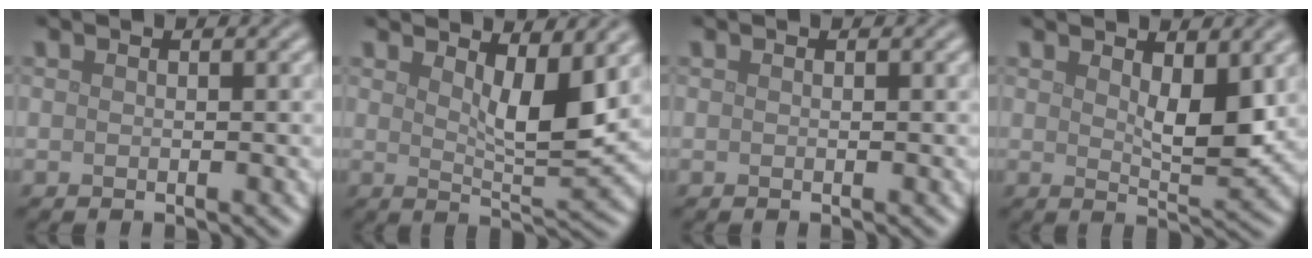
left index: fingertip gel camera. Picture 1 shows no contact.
{"total": 4.9, "force": [2.3, 1.4, 4.0], "torque": [-0.062, -0.010, 0.039]}
{"total": 0.0}
{"total": 4.0, "force": [1.5, 1.5, 3.4], "torque": [-0.058, -0.006, 0.028]}